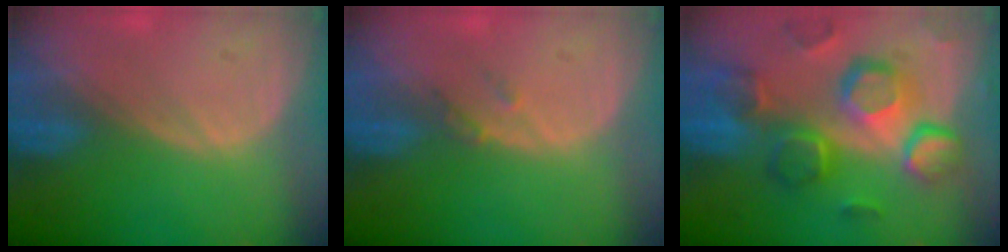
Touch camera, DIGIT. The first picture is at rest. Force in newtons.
{"total": 1.5, "press": 1.3, "slide": 0.7}
{"total": 12.3, "press": 10.7, "slide": 6.0}